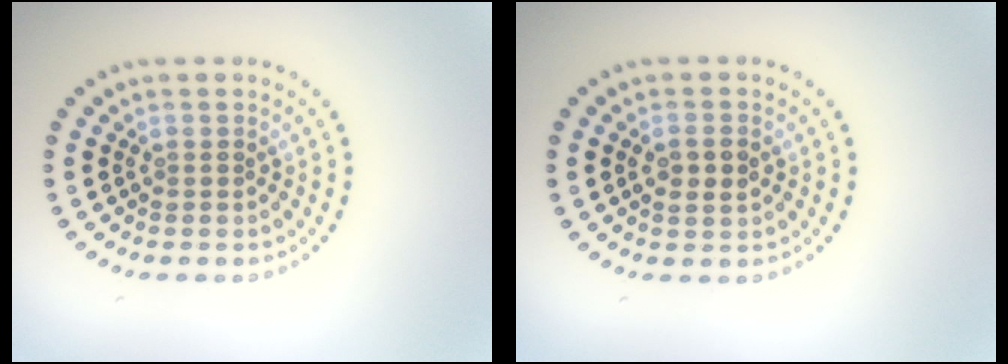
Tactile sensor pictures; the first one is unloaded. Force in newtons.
{"total": 2.1, "press": 2.1, "slide": 0.2}